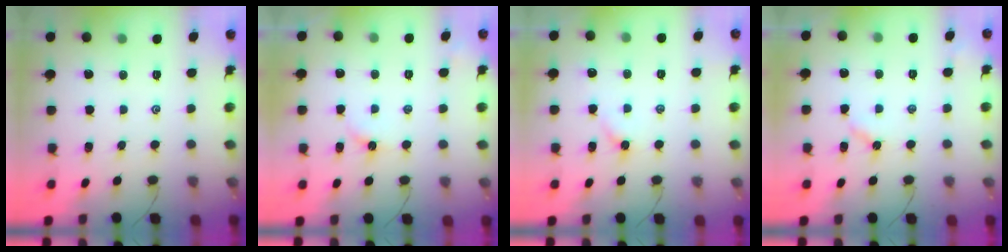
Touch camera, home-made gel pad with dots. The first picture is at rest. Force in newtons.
{"total": 3.0, "press": 3.0, "slide": 0.4}
{"total": 3.8, "press": 3.8, "slide": 0.7}
{"total": 3.3, "press": 3.2, "slide": 0.4}